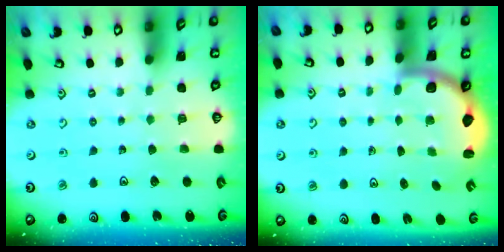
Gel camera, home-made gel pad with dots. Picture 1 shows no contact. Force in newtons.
{"total": 2.5, "press": 2.4, "slide": 0.7}